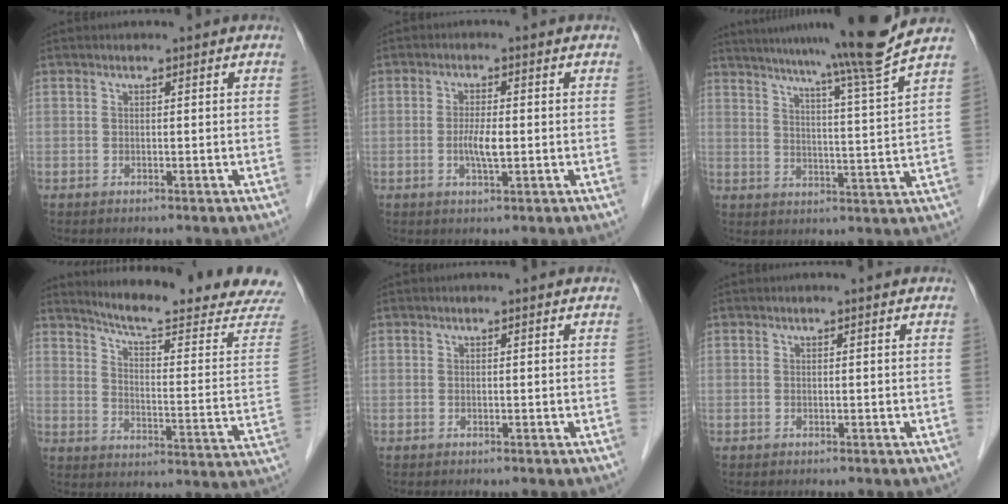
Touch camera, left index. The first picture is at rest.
{"total": 3.4, "force": [-0.6, 0.6, 3.3], "torque": [-0.068, -0.003, -0.008]}
{"total": 14.1, "force": [11.8, -3.2, 6.9], "torque": [-0.113, -0.036, 0.164]}
{"total": 20.5, "force": [19.1, -0.4, 7.4], "torque": [-0.117, -0.098, 0.238]}
{"total": 0.0}
{"total": 0.0}